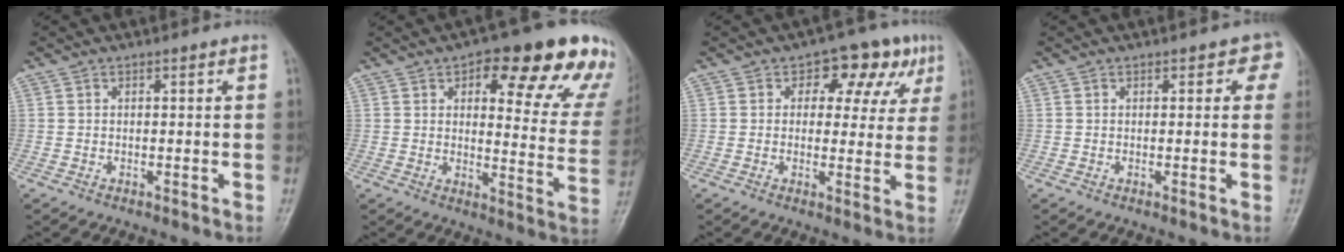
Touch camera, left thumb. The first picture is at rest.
{"total": 21.2, "force": [12.3, 7.8, 15.4], "torque": [-0.138, -0.037, 0.144]}
{"total": 9.8, "force": [3.9, 6.3, 6.4], "torque": [-0.024, 0.002, 0.043]}
{"total": 3.4, "force": [1.4, 1.9, 2.4], "torque": [0.004, 0.001, 0.005]}